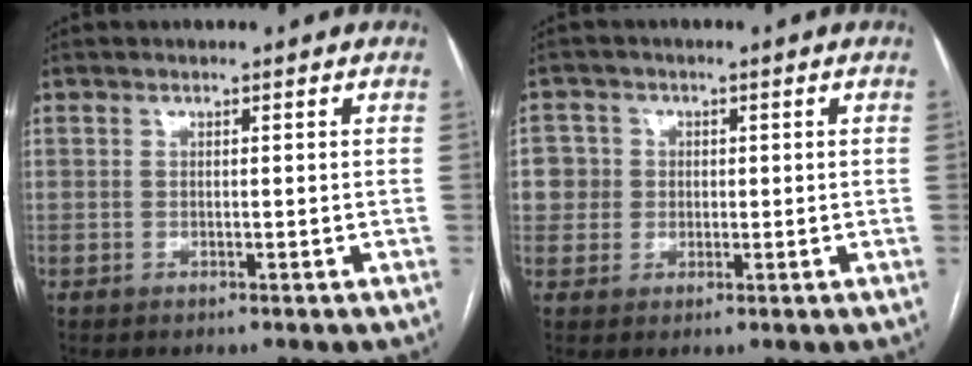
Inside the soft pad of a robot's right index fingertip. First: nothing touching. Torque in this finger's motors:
{"motor_torque": [-0.02, 0.12, 0.02, 0.00]}